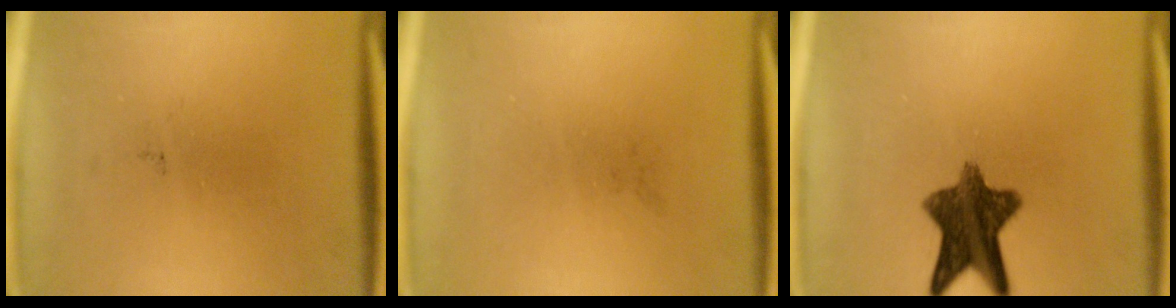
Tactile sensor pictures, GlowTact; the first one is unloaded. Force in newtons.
{"total": 0.0}
{"total": 9.8}